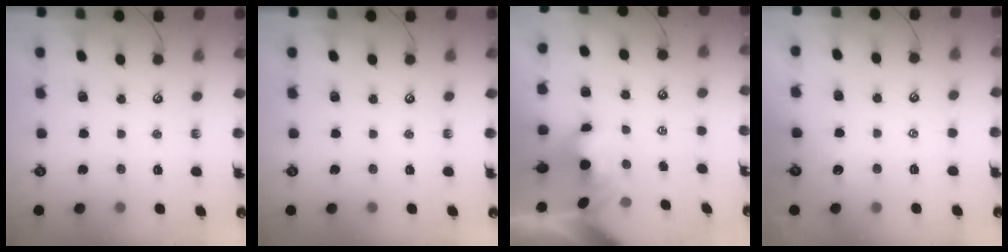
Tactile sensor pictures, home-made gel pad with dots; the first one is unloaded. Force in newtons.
{"total": 0.0}
{"total": 1.5, "press": 1.3, "slide": 0.7}
{"total": 2.1, "press": 2.1, "slide": 0.3}